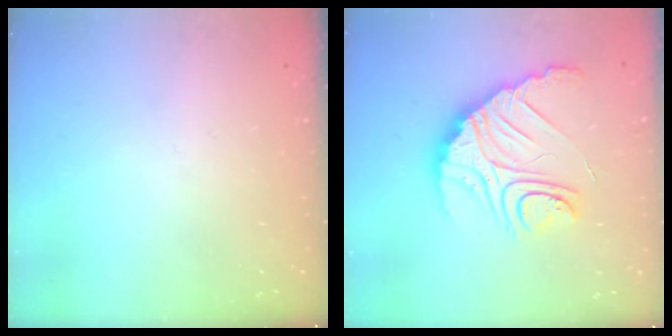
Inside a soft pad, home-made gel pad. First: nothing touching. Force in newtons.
{"total": 15.3, "press": 15.3, "slide": 1.3}